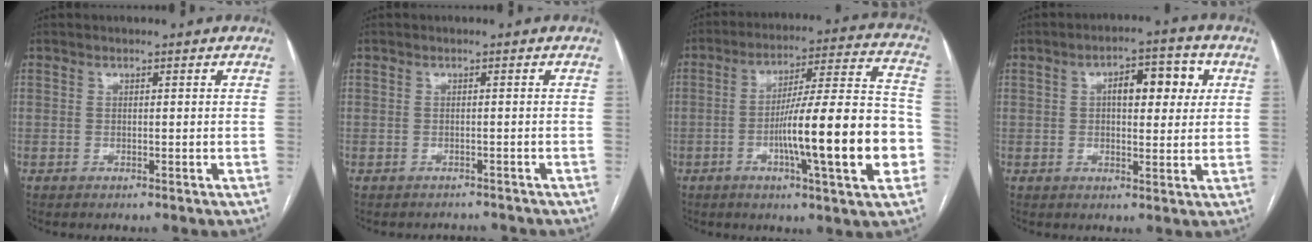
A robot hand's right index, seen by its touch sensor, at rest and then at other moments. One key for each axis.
{"total": 2.6, "fx": -2.5, "fy": 0.9, "fz": -0.4, "tx": 0.007, "ty": 0.003, "tz": -0.033}
{"total": 19.0, "fx": -4.8, "fy": 1.3, "fz": 18.3, "tx": -0.265, "ty": 0.012, "tz": -0.070}
{"total": 7.9, "fx": 2.1, "fy": 3.2, "fz": 6.9, "tx": -0.095, "ty": 0.022, "tz": 0.029}